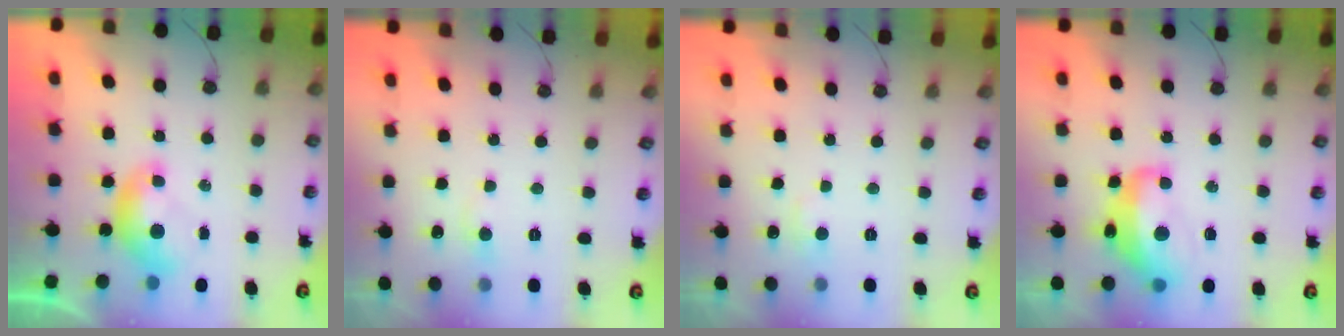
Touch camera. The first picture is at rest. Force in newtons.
{"total": 1.0, "press": 0.8, "slide": 0.7}
{"total": 2.1, "press": 2.0, "slide": 0.6}
{"total": 9.0, "press": 8.9, "slide": 1.4}